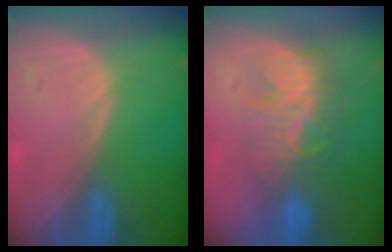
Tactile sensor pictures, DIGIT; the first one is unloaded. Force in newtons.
{"total": 8.0, "press": 7.8, "slide": 2.1}